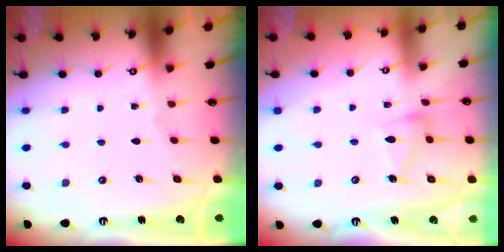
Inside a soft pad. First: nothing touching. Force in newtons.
{"total": 10.4, "press": 10.4, "slide": 0.6}